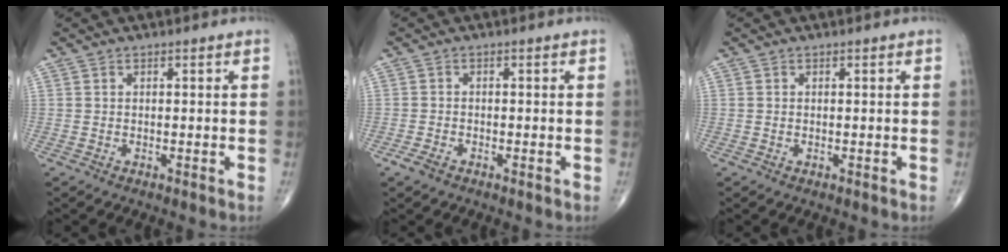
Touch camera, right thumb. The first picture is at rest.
{"total": 2.0, "force": [-1.2, 1.0, 1.1], "torque": [-0.030, 0.002, -0.024]}
{"total": 0.0}